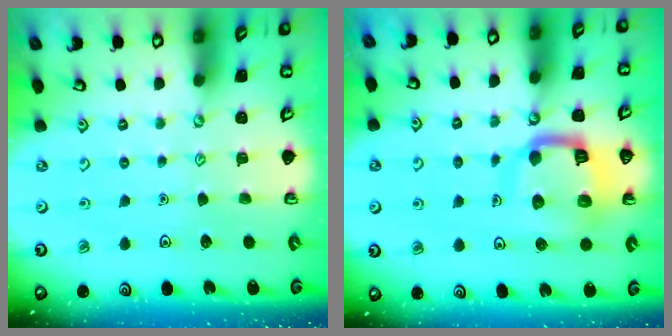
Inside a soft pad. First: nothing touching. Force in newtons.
{"total": 12.5, "press": 12.4, "slide": 1.6}